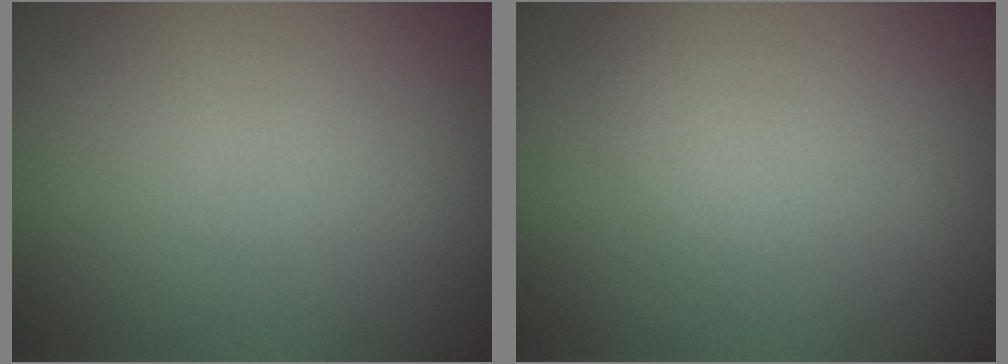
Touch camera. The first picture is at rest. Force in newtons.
{"total": 1.1, "press": 1.1, "slide": 0.0}